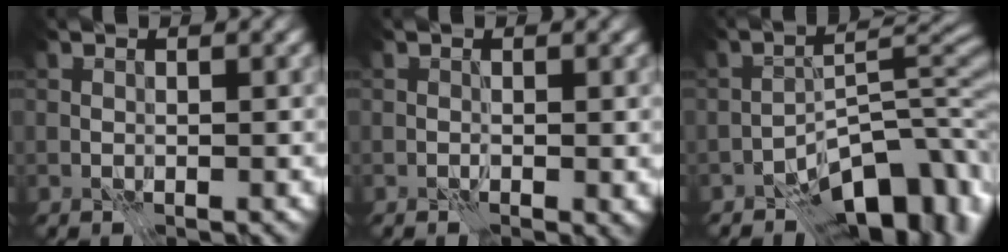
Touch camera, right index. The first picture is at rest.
{"total": 0.0}
{"total": 9.5, "force": [-6.5, 3.7, 5.9], "torque": [-0.056, 0.007, -0.117]}